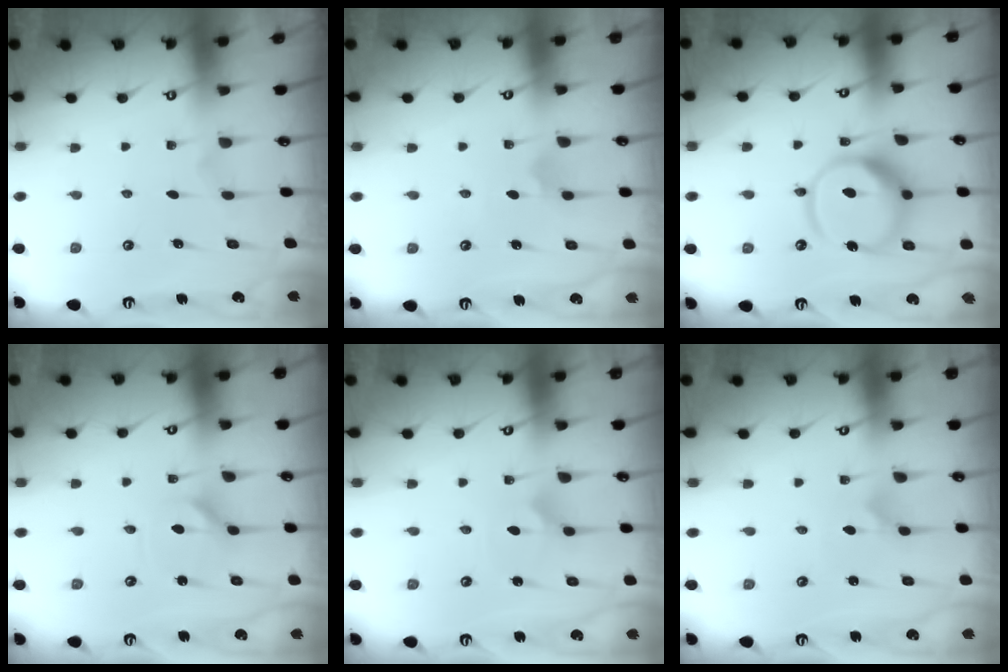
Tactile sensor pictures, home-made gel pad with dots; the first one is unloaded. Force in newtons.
{"total": 2.5, "press": 2.5, "slide": 0.2}
{"total": 15.4, "press": 15.3, "slide": 1.9}
{"total": 2.2, "press": 2.2, "slide": 0.4}
{"total": 2.5, "press": 2.5, "slide": 0.1}
{"total": 0.7, "press": 0.7, "slide": 0.1}